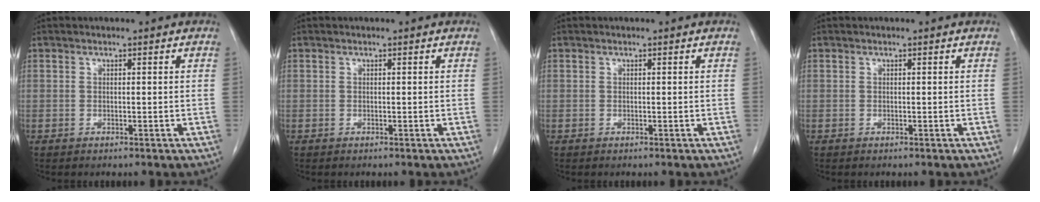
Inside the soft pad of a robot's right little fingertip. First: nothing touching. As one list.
[{"total": 0.0}, {"total": 0.0}, {"total": 0.0}]